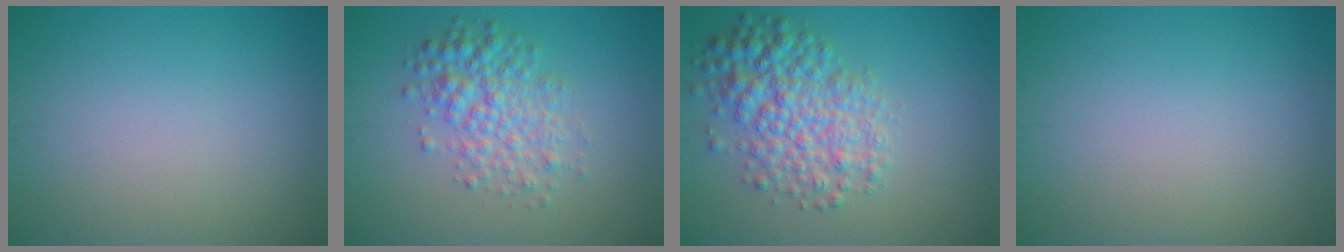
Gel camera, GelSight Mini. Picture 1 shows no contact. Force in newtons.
{"total": 4.0, "press": 4.0, "slide": 0.0}
{"total": 5.6, "press": 5.6, "slide": 0.1}
{"total": 0.0}